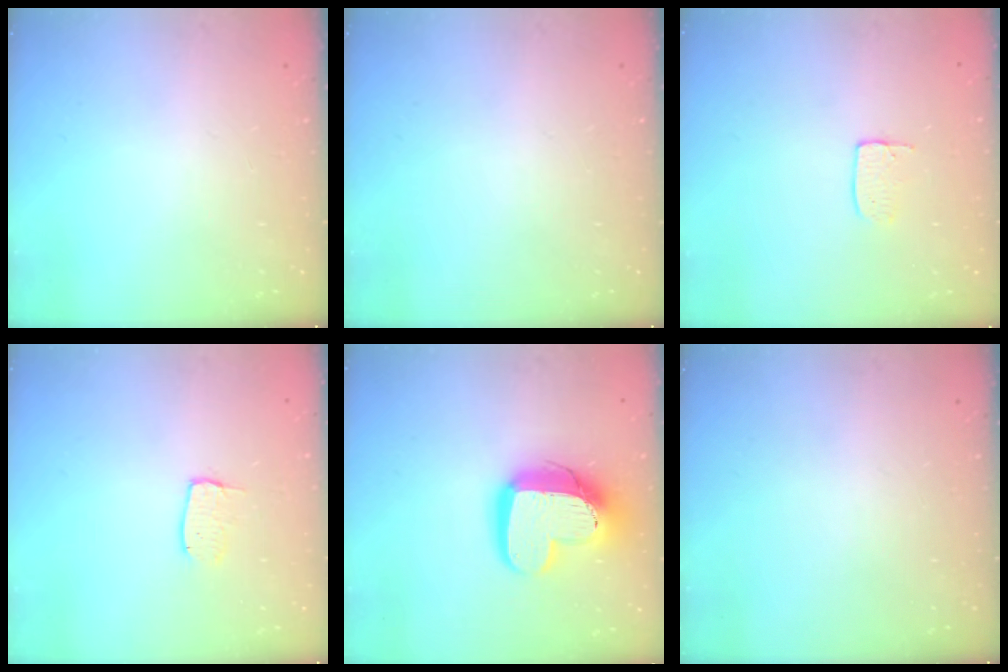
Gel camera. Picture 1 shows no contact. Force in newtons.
{"total": 0.0}
{"total": 3.6, "press": 3.6, "slide": 0.2}
{"total": 3.8, "press": 3.8, "slide": 0.3}
{"total": 16.6, "press": 16.6, "slide": 1.3}
{"total": 0.0}